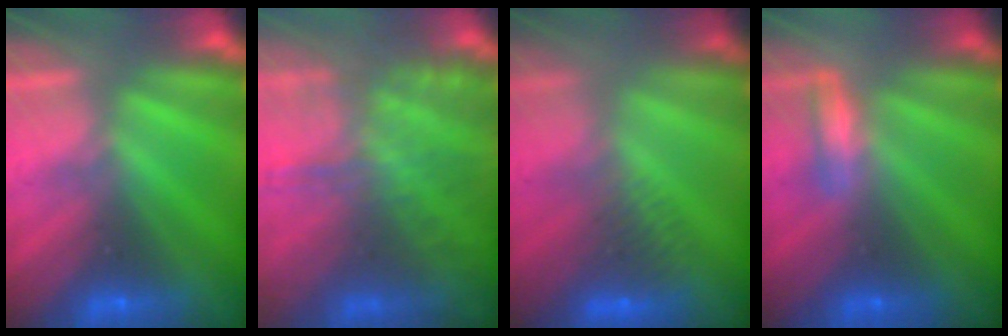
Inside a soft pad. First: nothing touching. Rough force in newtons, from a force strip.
{"total": 7.2}
{"total": 3.4}
{"total": 1.3}